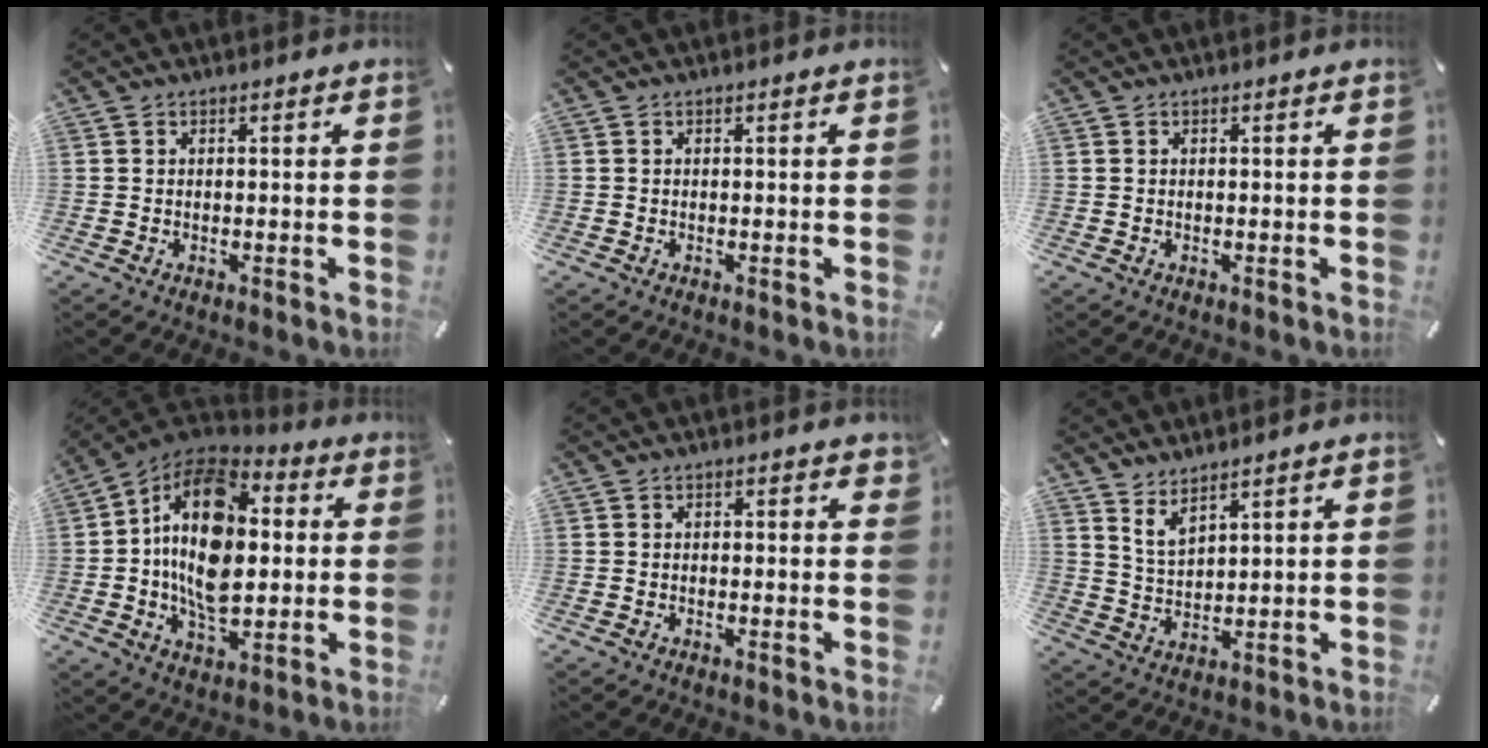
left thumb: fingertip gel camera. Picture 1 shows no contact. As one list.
[{"total": 0.0}, {"total": 0.0}, {"total": 18.7, "force": [0.8, 12.4, 14.0], "torque": [-0.275, -0.002, 0.007]}, {"total": 0.7, "force": [0.1, 0.5, 0.5], "torque": [-0.002, 0.001, 0.000]}, {"total": 4.5, "force": [4.1, 1.3, 1.6], "torque": [-0.039, -0.019, 0.076]}]